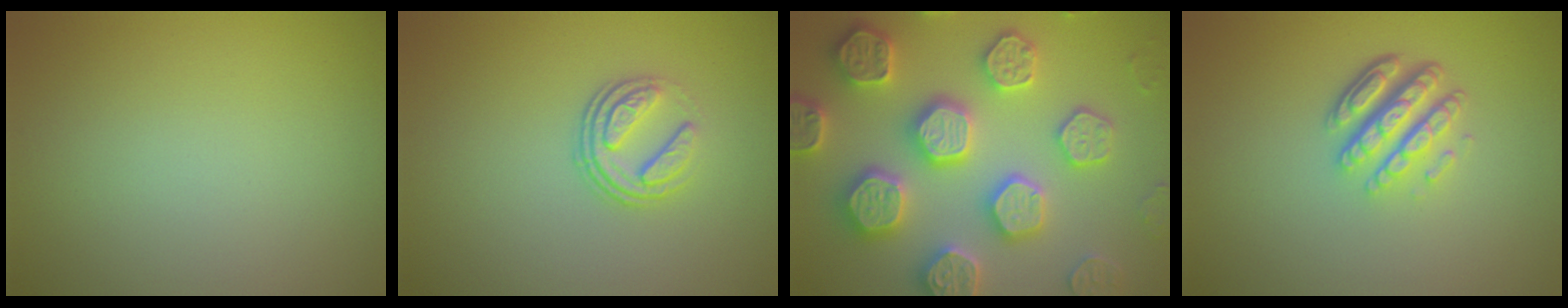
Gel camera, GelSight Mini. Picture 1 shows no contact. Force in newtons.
{"total": 3.4, "press": 2.3, "slide": 2.5}
{"total": 7.9, "press": 7.7, "slide": 1.6}
{"total": 4.9, "press": 3.4, "slide": 3.4}